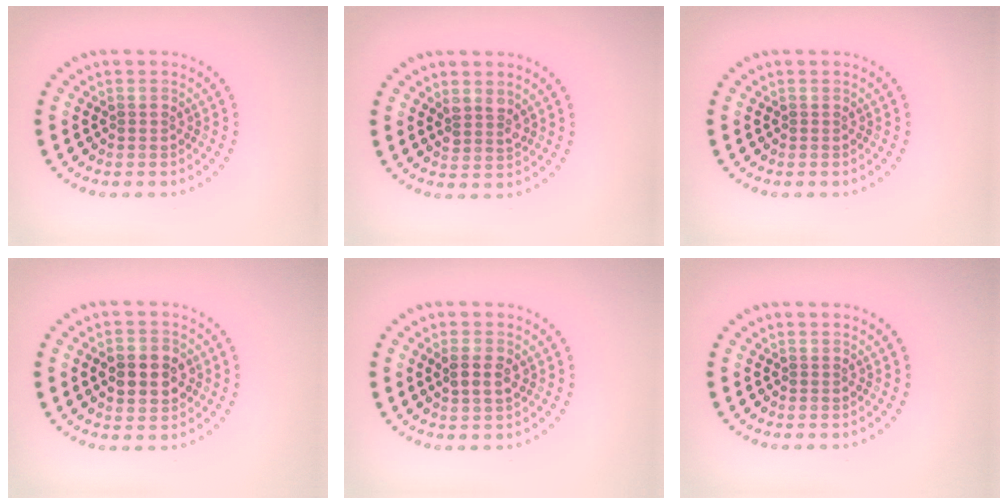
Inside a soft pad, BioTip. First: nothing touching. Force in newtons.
{"total": 1.8, "press": 1.5, "slide": 0.9}
{"total": 0.0}
{"total": 3.8, "press": 3.8, "slide": 0.1}
{"total": 2.2, "press": 2.1, "slide": 0.7}
{"total": 0.0}